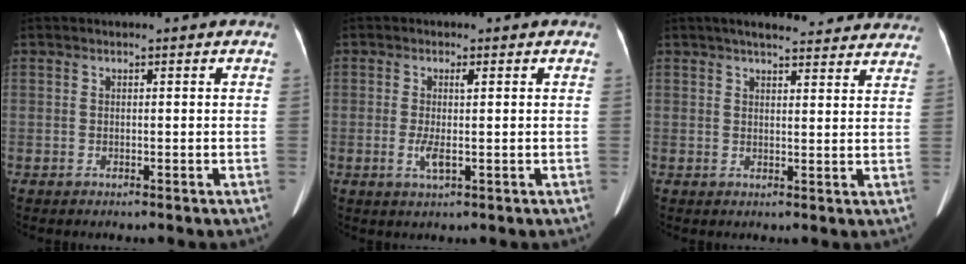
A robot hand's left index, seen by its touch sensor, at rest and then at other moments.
{"total": 3.2, "force": [-0.3, 0.6, 3.1], "torque": [-0.065, -0.003, -0.003]}
{"total": 16.3, "force": [14.8, 3.4, 6.2], "torque": [-0.065, 0.028, 0.172]}